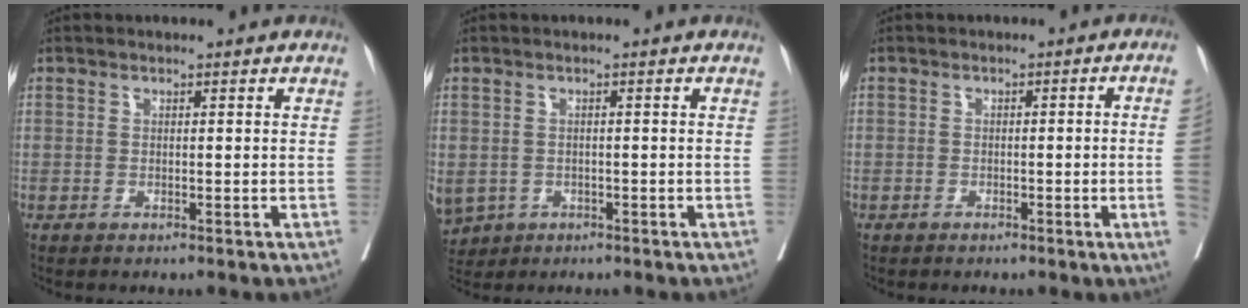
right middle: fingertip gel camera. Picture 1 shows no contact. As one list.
[{"total": 10.3, "force": [-4.1, 8.5, 4.1], "torque": [-0.126, -0.006, -0.054]}, {"total": 3.9, "force": [-0.9, -0.8, 3.7], "torque": [-0.042, 0.001, -0.014]}]